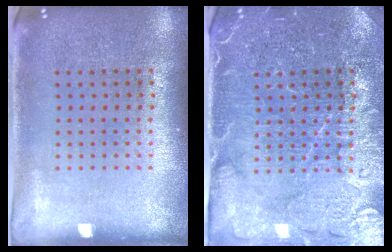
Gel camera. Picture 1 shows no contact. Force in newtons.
{"total": 4.6, "press": 4.4, "slide": 1.5}